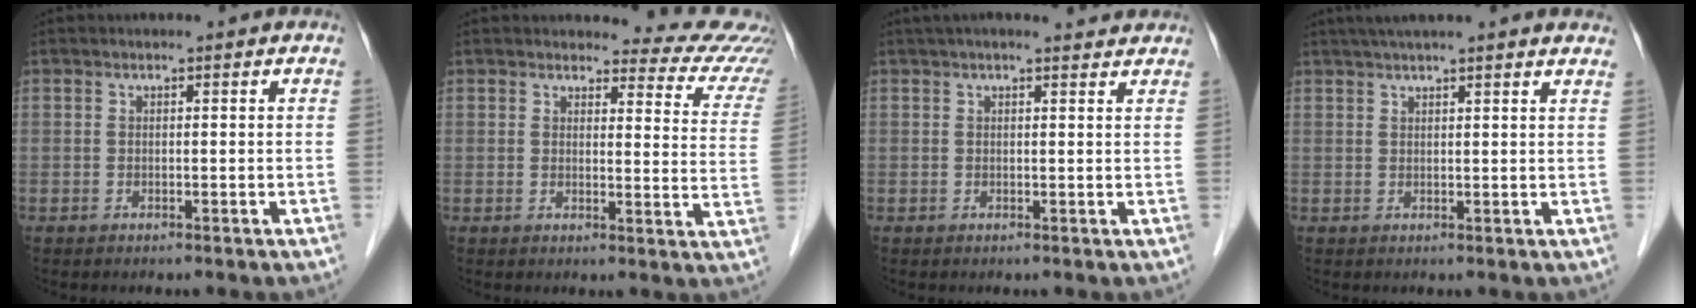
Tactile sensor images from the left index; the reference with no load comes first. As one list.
[{"total": 12.0, "force": [11.7, 2.1, 1.1], "torque": [0.025, -0.074, 0.091]}, {"total": 6.8, "force": [6.1, 1.3, 2.7], "torque": [-0.037, 0.032, 0.075]}, {"total": 12.9, "force": [11.0, 0.5, 6.6], "torque": [-0.102, 0.038, 0.137]}]